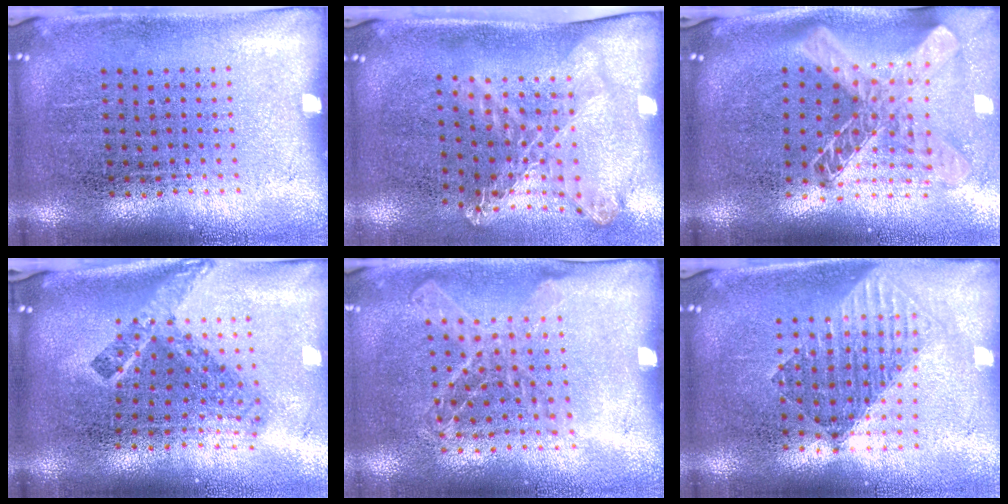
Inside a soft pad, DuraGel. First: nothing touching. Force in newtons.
{"total": 1.8, "press": 1.3, "slide": 1.2}
{"total": 1.9, "press": 1.6, "slide": 1.1}
{"total": 2.5, "press": 1.6, "slide": 1.9}
{"total": 1.1, "press": 1.1, "slide": 0.3}
{"total": 1.6, "press": 1.4, "slide": 0.7}